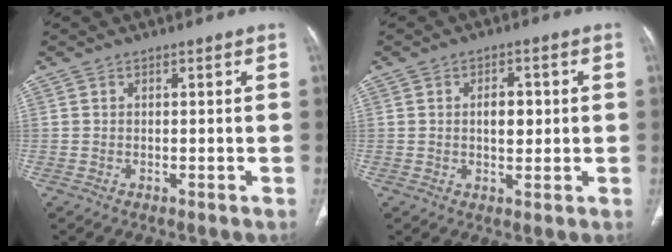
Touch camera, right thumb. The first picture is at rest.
{"total": 4.7, "force": [0.5, 2.8, 3.7], "torque": [-0.045, 0.004, 0.009]}